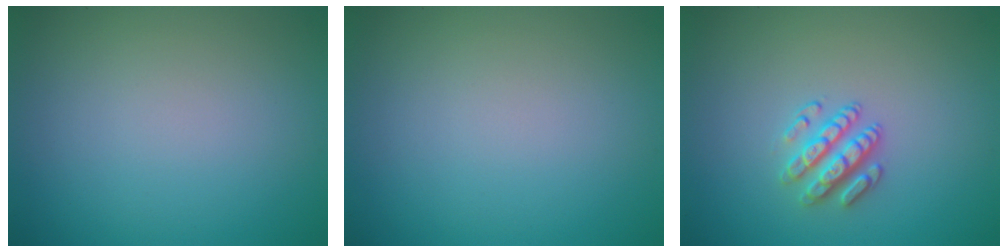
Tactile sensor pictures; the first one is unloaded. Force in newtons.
{"total": 0.0}
{"total": 2.7, "press": 2.5, "slide": 1.0}